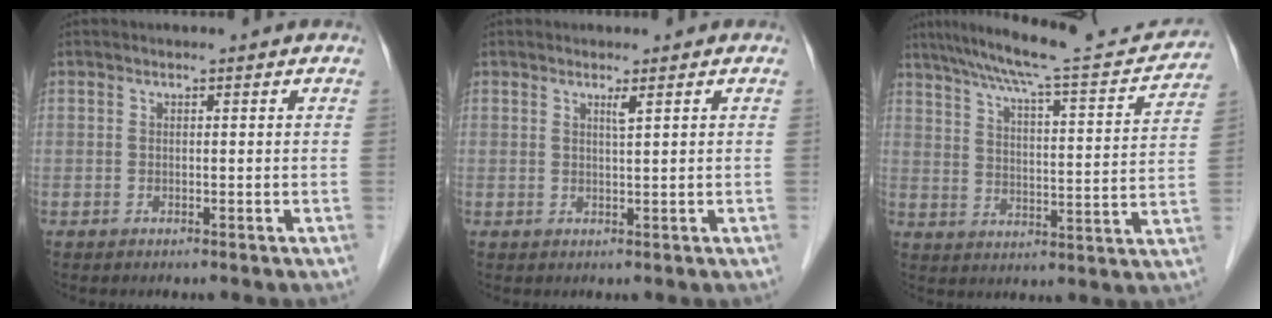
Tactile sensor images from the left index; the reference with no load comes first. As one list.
[{"total": 1.1, "force": [0.6, -0.3, 0.9], "torque": [-0.019, -0.010, 0.012]}, {"total": 20.5, "force": [18.4, 1.6, 8.9], "torque": [-0.144, -0.007, 0.252]}]